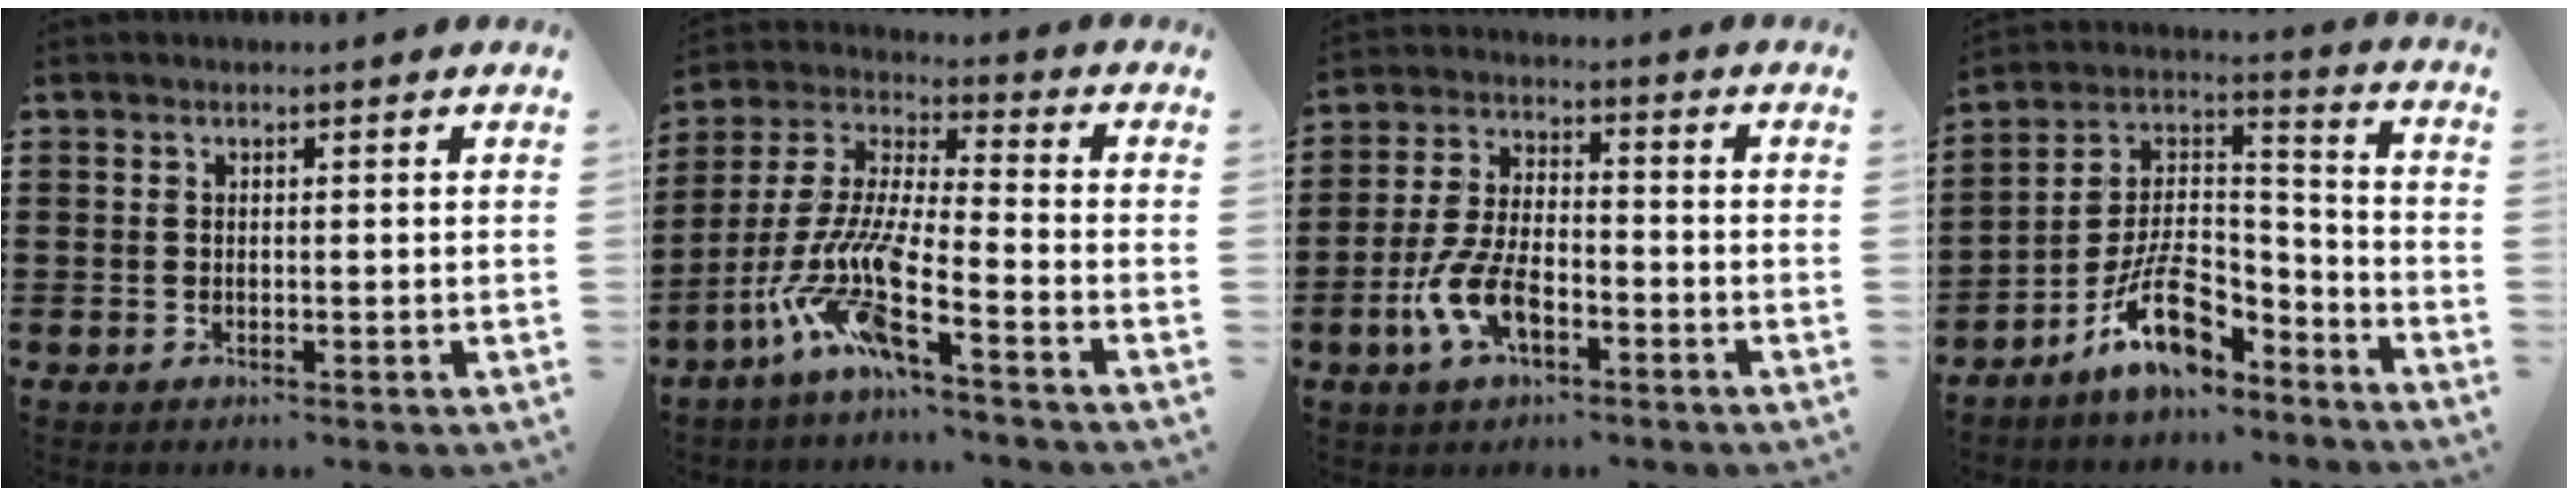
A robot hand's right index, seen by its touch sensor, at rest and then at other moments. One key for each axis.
{"total": 10.9, "fx": -7.3, "fy": 0.8, "fz": 8.0, "tx": -0.207, "ty": -0.031, "tz": -0.158}
{"total": 8.2, "fx": -3.6, "fy": 3.7, "fz": 6.4, "tx": -0.153, "ty": -0.006, "tz": -0.072}
{"total": 11.7, "fx": -7.7, "fy": 5.1, "fz": 7.2, "tx": -0.139, "ty": 0.026, "tz": -0.144}